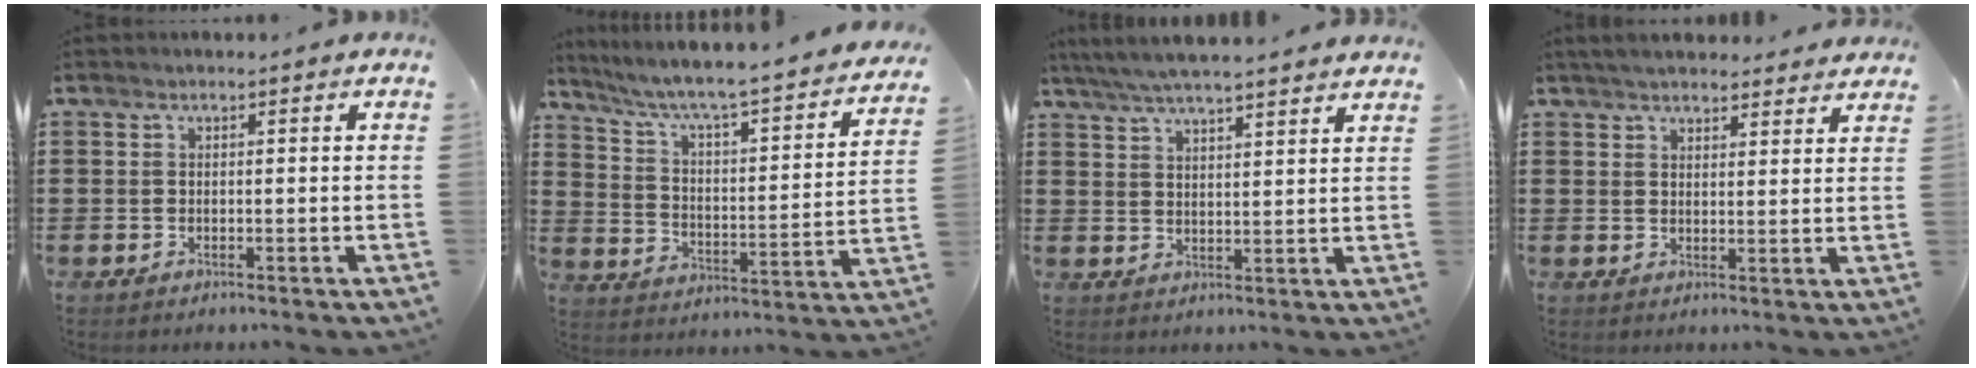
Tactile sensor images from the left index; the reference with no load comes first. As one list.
[{"total": 4.5, "force": [3.7, 0.0, 2.7], "torque": [-0.071, -0.043, 0.050]}, {"total": 5.0, "force": [4.7, -0.2, 1.8], "torque": [-0.048, -0.019, 0.083]}, {"total": 3.8, "force": [3.7, 0.4, 0.8], "torque": [-0.024, -0.007, 0.069]}]